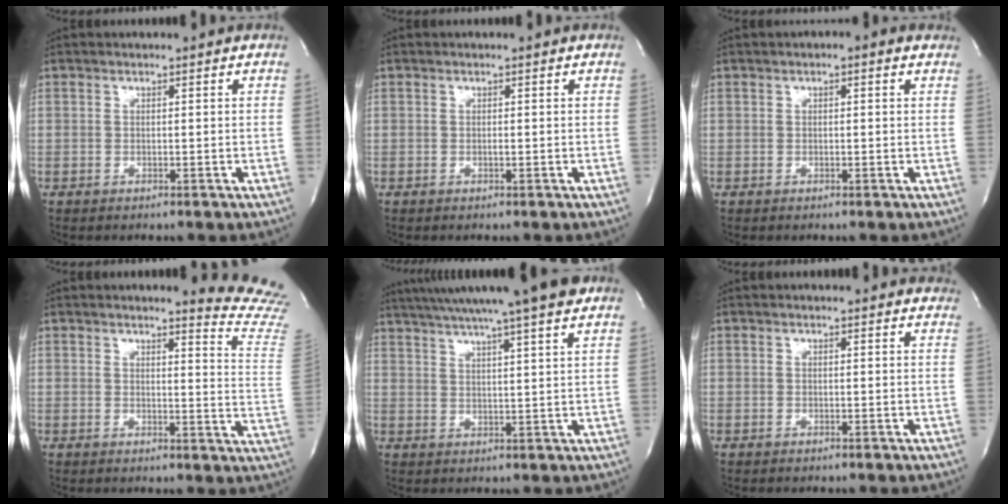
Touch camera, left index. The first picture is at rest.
{"total": 0.0}
{"total": 1.4, "force": [0.5, 0.6, 1.2], "torque": [-0.019, 0.003, 0.000]}
{"total": 11.6, "force": [11.4, -1.4, 1.7], "torque": [-0.007, -0.146, 0.093]}
{"total": 17.3, "force": [14.2, -0.3, 9.9], "torque": [-0.170, 0.017, 0.197]}
{"total": 5.1, "force": [4.7, 1.5, 1.4], "torque": [-0.011, 0.007, 0.037]}